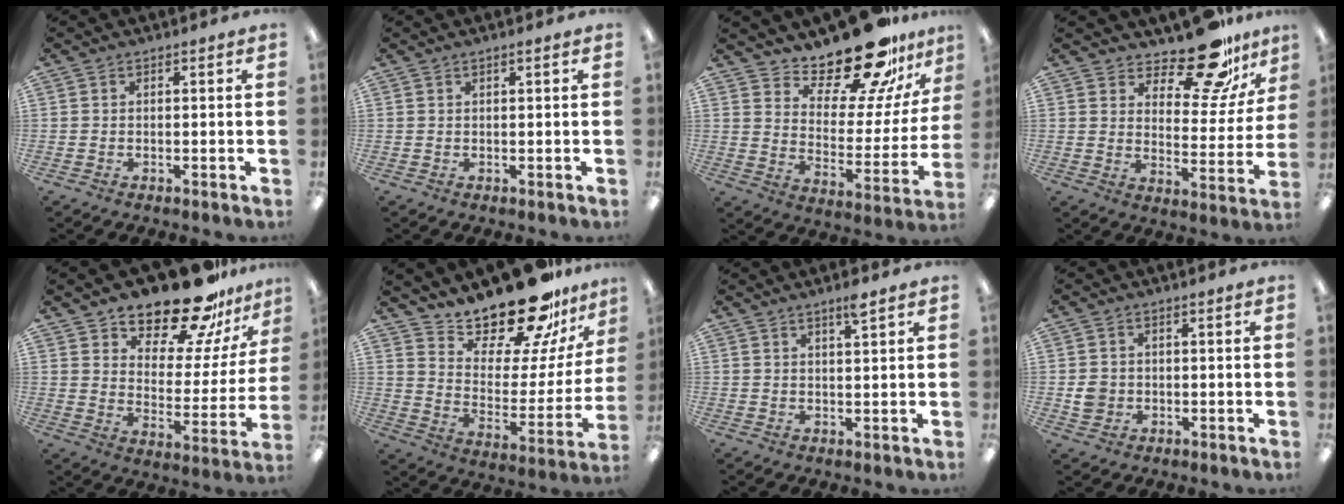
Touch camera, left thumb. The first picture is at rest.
{"total": 0.9, "force": [0.5, 0.1, 0.7], "torque": [-0.014, 0.002, 0.009]}
{"total": 21.0, "force": [18.0, 5.8, 9.1], "torque": [-0.137, -0.141, 0.304]}
{"total": 16.5, "force": [13.4, 5.5, 7.8], "torque": [-0.113, -0.099, 0.227]}
{"total": 19.3, "force": [16.7, 6.4, 7.3], "torque": [-0.114, -0.127, 0.287]}
{"total": 21.8, "force": [19.3, 5.7, 8.5], "torque": [-0.133, -0.150, 0.325]}
{"total": 3.4, "force": [2.5, 0.2, 2.3], "torque": [-0.043, -0.004, 0.042]}
{"total": 3.8, "force": [-0.3, 3.5, 1.4], "torque": [-0.009, 0.000, -0.005]}